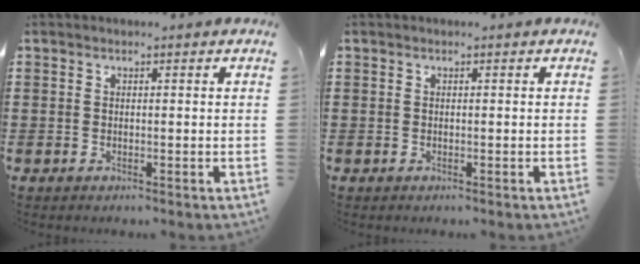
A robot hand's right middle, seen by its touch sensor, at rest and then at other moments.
{"total": 0.0}